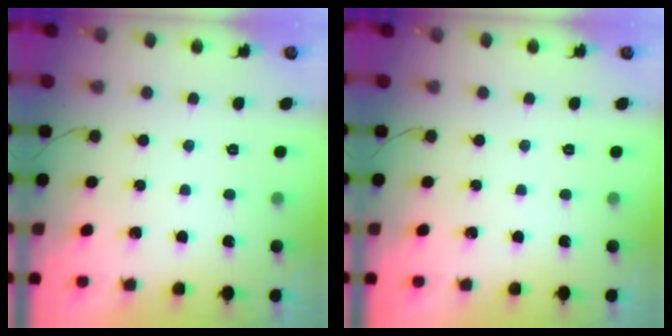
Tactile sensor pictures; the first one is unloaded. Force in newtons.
{"total": 0.0}